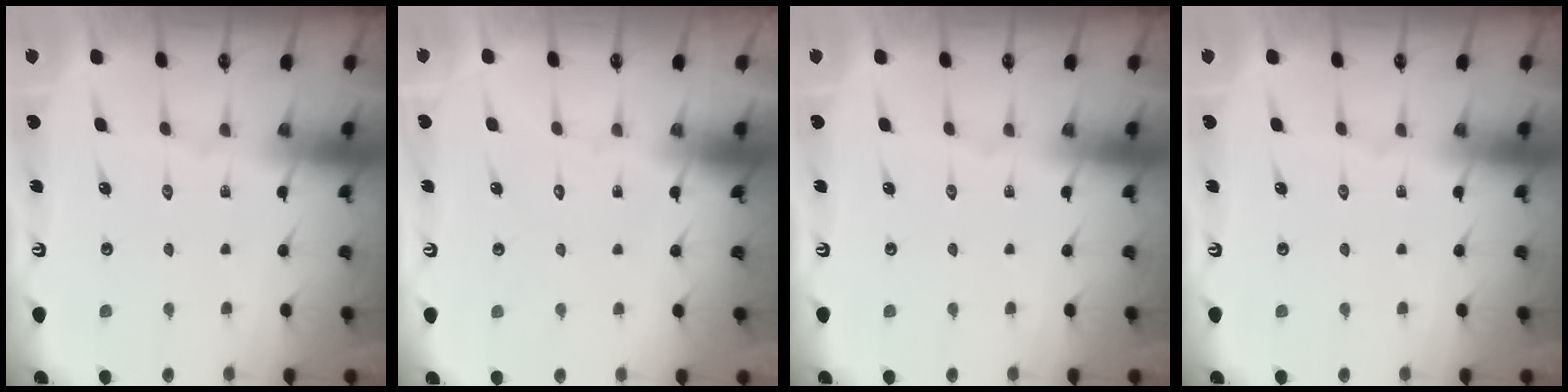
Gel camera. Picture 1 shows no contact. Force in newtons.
{"total": 1.7, "press": 1.7, "slide": 0.1}
{"total": 0.0}
{"total": 0.0}